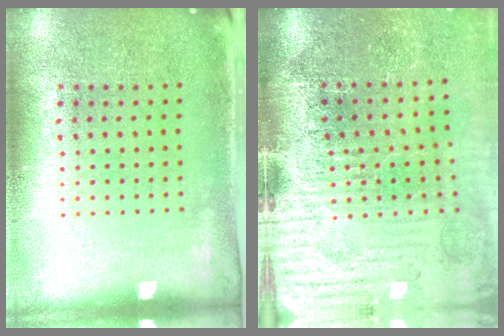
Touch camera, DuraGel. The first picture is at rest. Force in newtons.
{"total": 4.7, "press": 4.0, "slide": 2.5}